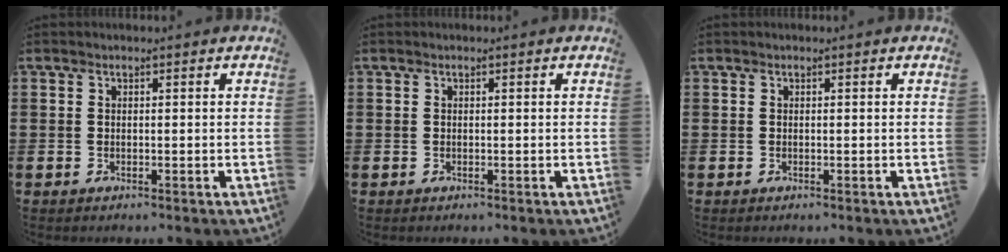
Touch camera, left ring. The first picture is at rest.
{"total": 0.0}
{"total": 0.0}